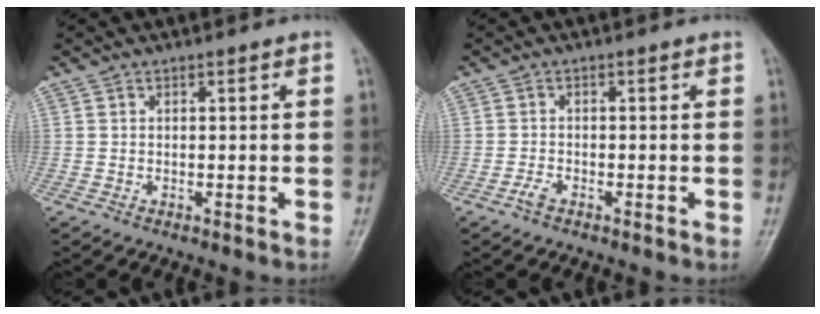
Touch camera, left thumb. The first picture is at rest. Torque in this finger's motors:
{"motor_torque": [-0.05, 0.05, 0.22, 0.21, 0.00]}